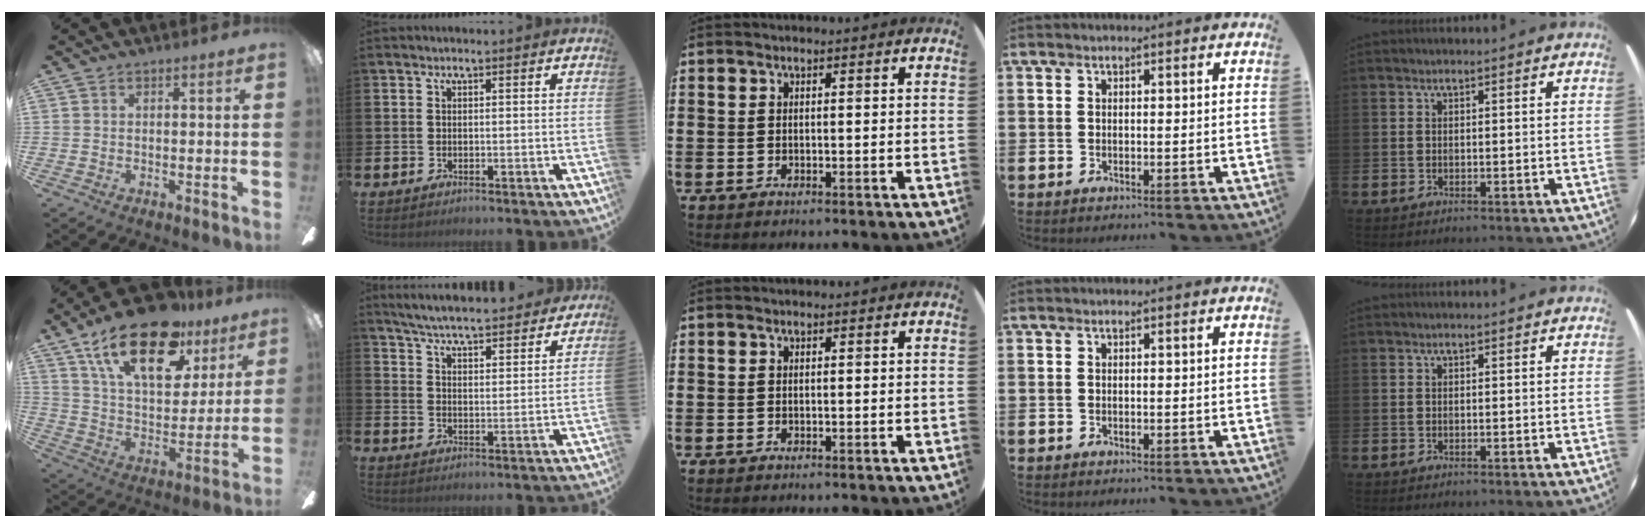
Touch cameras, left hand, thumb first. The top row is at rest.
{"thumb": {"total": 24.1, "force": [14.5, 11.0, 15.8], "torque": [-0.263, -0.070, 0.249]}, "index": {"total": 5.9, "force": [5.8, 0.4, 0.9], "torque": [-0.033, -0.046, 0.101]}}